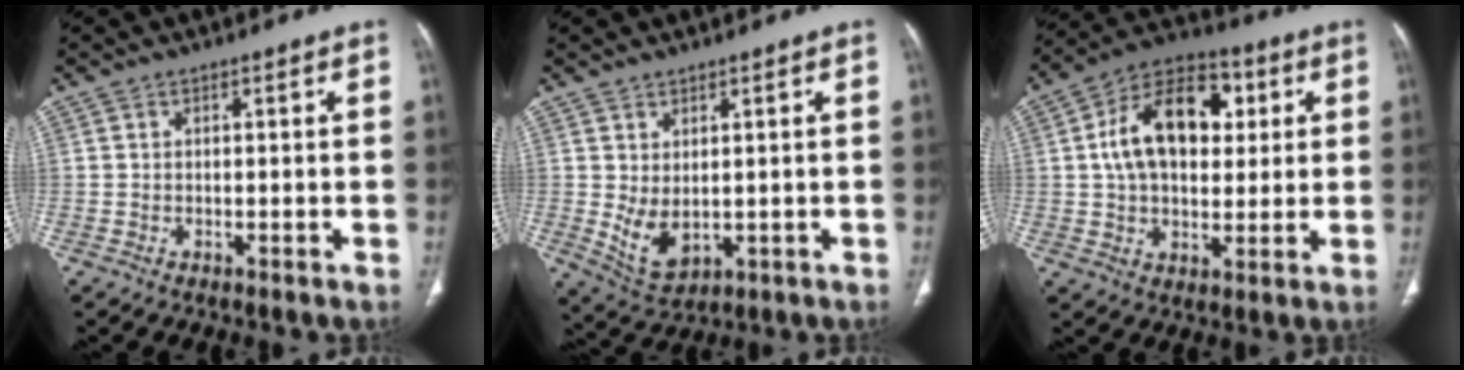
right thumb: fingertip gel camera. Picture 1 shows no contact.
{"total": 5.9, "force": [0.3, 3.5, 4.7], "torque": [-0.081, -0.010, 0.029]}
{"total": 17.7, "force": [3.7, 11.2, 13.1], "torque": [-0.186, 0.013, 0.056]}